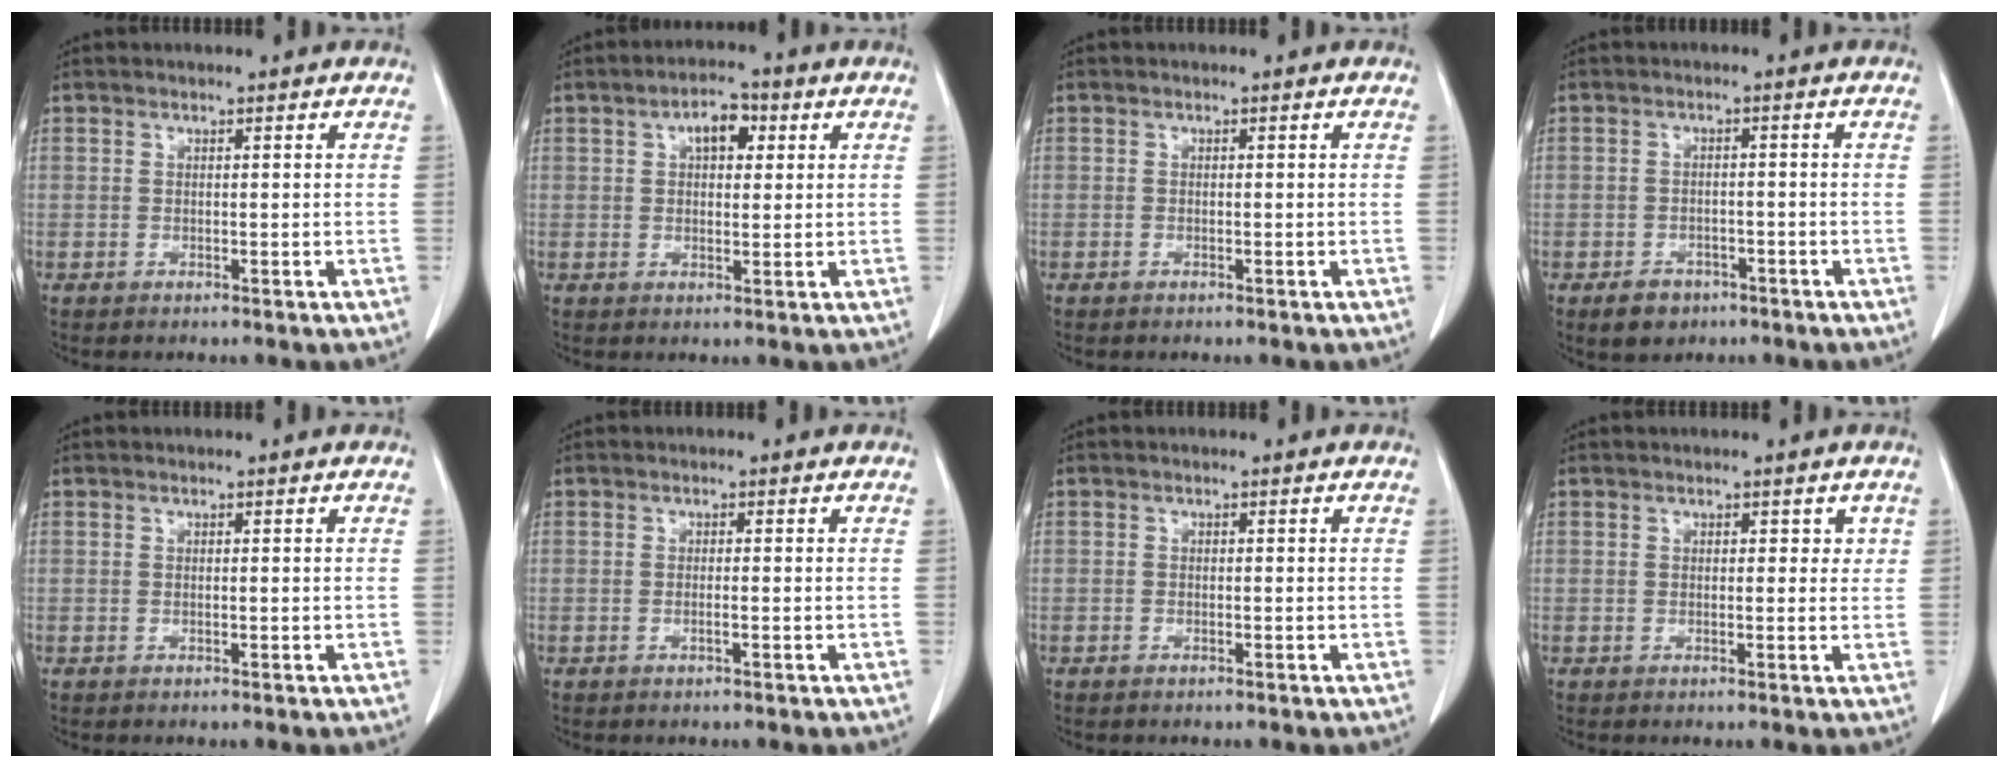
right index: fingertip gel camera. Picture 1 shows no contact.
{"total": 5.3, "force": [1.8, 2.9, 4.1], "torque": [-0.071, 0.017, 0.031]}
{"total": 0.7, "force": [-0.3, 0.4, 0.4], "torque": [-0.009, 0.000, -0.004]}
{"total": 4.8, "force": [-3.0, 3.3, 1.8], "torque": [-0.031, 0.003, -0.040]}
{"total": 0.0}
{"total": 1.1, "force": [-0.4, 0.2, 1.0], "torque": [-0.021, 0.000, -0.006]}
{"total": 0.9, "force": [-0.4, 0.5, 0.5], "torque": [-0.011, 0.000, -0.005]}
{"total": 2.1, "force": [0.7, 1.3, 1.5], "torque": [-0.026, 0.012, 0.008]}